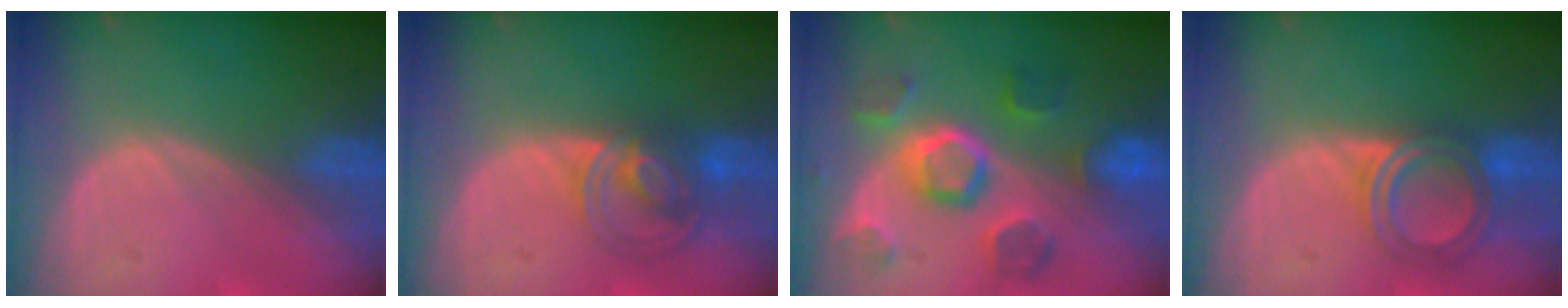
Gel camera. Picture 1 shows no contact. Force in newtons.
{"total": 7.4, "press": 6.3, "slide": 3.9}
{"total": 9.7, "press": 9.2, "slide": 3.1}
{"total": 5.9, "press": 5.6, "slide": 1.6}